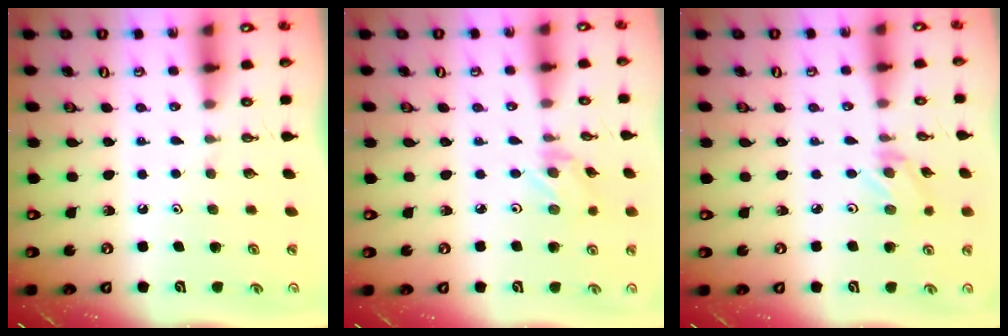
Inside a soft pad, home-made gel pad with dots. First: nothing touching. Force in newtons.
{"total": 1.5, "press": 1.4, "slide": 0.3}
{"total": 2.1, "press": 2.0, "slide": 0.4}